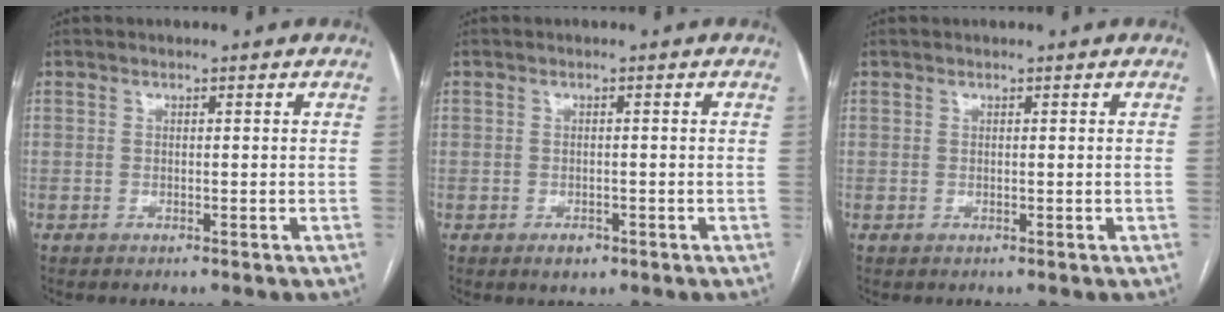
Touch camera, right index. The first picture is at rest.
{"total": 1.8, "force": [-1.0, 1.3, 0.8], "torque": [-0.010, 0.002, -0.010]}
{"total": 0.0}